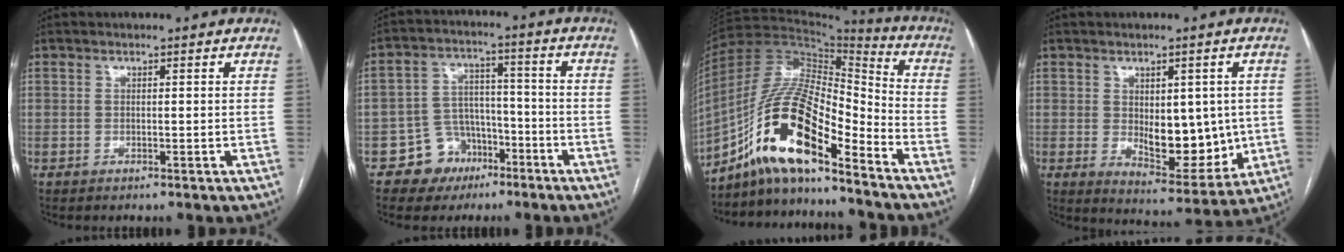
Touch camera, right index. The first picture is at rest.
{"total": 7.9, "force": [-4.4, 6.5, 1.3], "torque": [-0.012, 0.021, -0.062]}
{"total": 16.0, "force": [-9.9, 3.9, 11.9], "torque": [-0.233, 0.026, -0.176]}
{"total": 10.4, "force": [-0.2, 5.1, 9.0], "torque": [-0.123, -0.008, 0.018]}